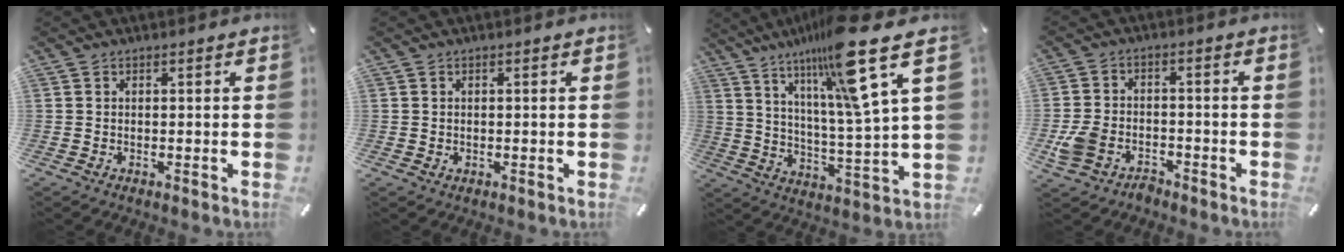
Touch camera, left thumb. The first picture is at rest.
{"total": 0.6, "force": [0.1, 0.6, 0.1], "torque": [-0.002, 0.005, 0.000]}
{"total": 19.5, "force": [12.8, 1.5, 14.6], "torque": [-0.246, -0.079, 0.190]}
{"total": 7.5, "force": [-4.1, 5.1, 3.6], "torque": [-0.078, 0.020, -0.077]}